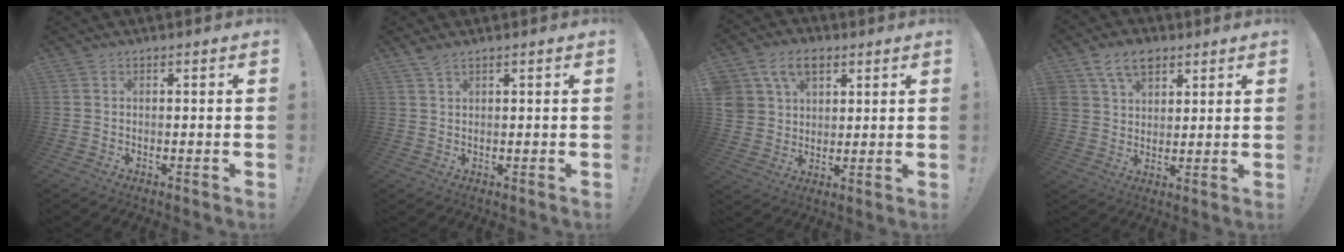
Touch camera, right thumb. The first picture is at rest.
{"total": 2.1, "force": [1.5, 0.5, 1.4], "torque": [-0.033, -0.003, 0.028]}
{"total": 11.3, "force": [5.9, 8.3, 5.0], "torque": [-0.089, -0.013, 0.118]}
{"total": 9.4, "force": [5.7, 6.3, 4.0], "torque": [-0.067, -0.021, 0.111]}